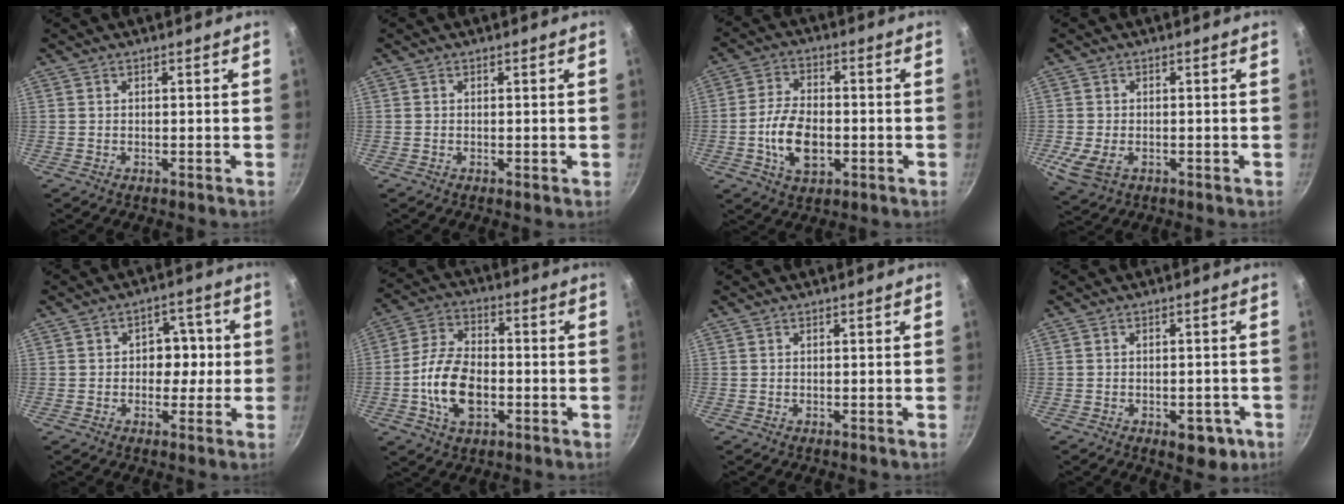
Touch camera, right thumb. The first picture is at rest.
{"total": 0.6, "force": [-0.1, 0.2, 0.5], "torque": [-0.005, 0.000, -0.002]}
{"total": 10.4, "force": [-2.2, 6.2, 8.0], "torque": [-0.139, 0.014, -0.042]}
{"total": 5.6, "force": [-1.5, 3.6, 4.0], "torque": [-0.077, -0.009, -0.026]}
{"total": 6.2, "force": [-0.1, 5.0, 3.7], "torque": [0.006, 0.011, -0.006]}
{"total": 12.5, "force": [-2.8, 7.5, 9.6], "torque": [-0.168, 0.026, -0.058]}
{"total": 0.0}
{"total": 6.1, "force": [-2.6, 3.5, 4.3], "torque": [-0.026, 0.017, -0.023]}